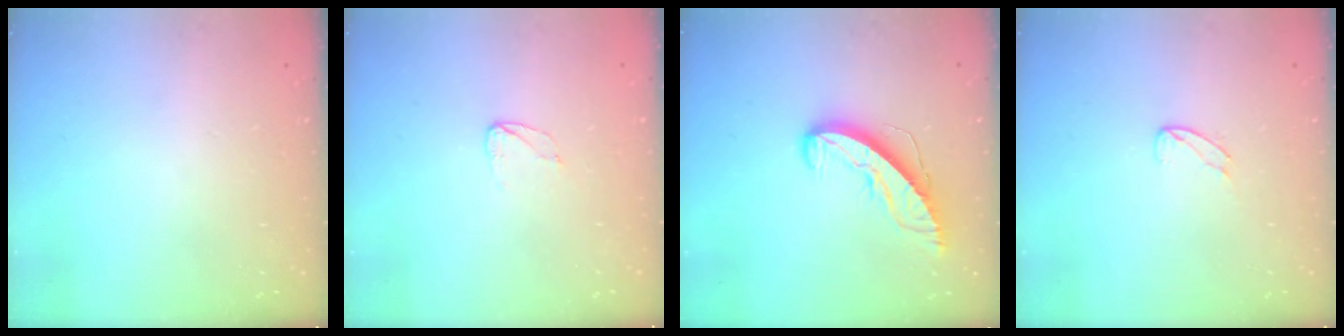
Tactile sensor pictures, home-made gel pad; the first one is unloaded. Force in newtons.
{"total": 4.1, "press": 4.1, "slide": 0.4}
{"total": 9.4, "press": 9.4, "slide": 0.4}
{"total": 4.3, "press": 4.3, "slide": 0.3}